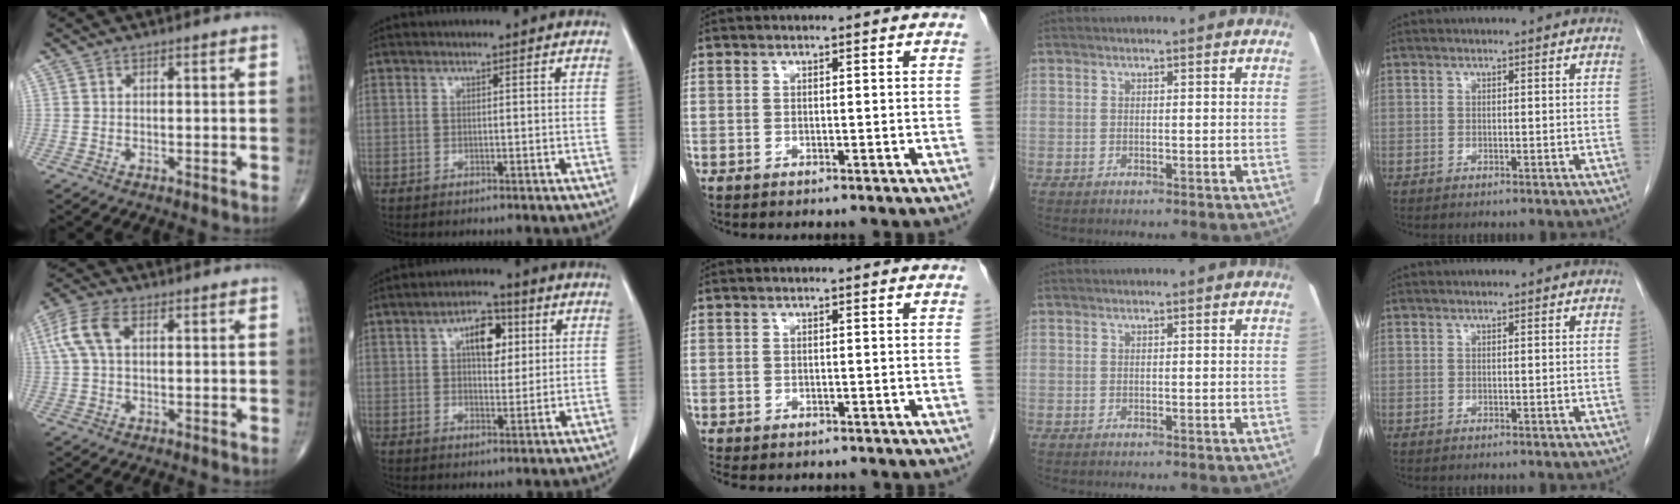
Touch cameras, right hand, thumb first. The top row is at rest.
{"thumb": {"total": 7.0, "force": [1.8, 3.9, 5.6], "torque": [-0.139, 0.021, 0.034]}, "index": {"total": 6.6, "force": [2.1, 3.3, 5.3], "torque": [-0.085, 0.015, 0.035]}, "middle": {"total": 4.5, "force": [-3.9, 1.6, 1.5], "torque": [-0.017, -0.005, -0.050]}}